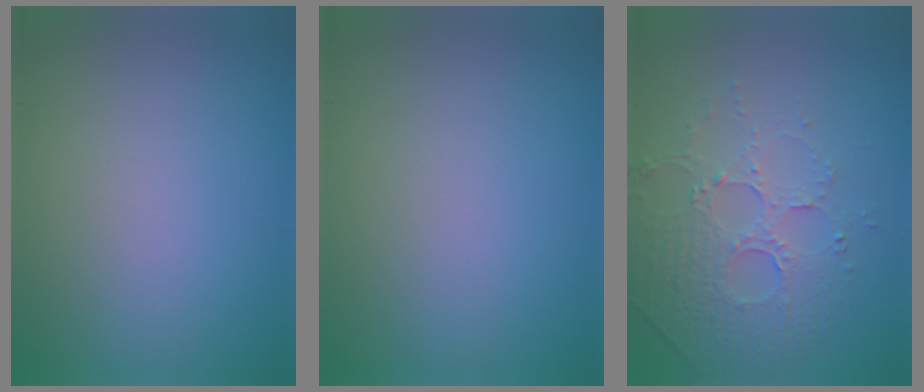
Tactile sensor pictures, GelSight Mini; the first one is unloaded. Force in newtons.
{"total": 0.0}
{"total": 5.0, "press": 3.4, "slide": 3.7}